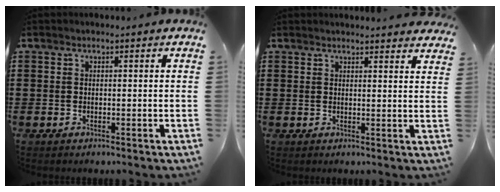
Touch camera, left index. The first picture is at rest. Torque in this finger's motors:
{"motor_torque": [0.95, -0.85, 0.44, 0.09]}